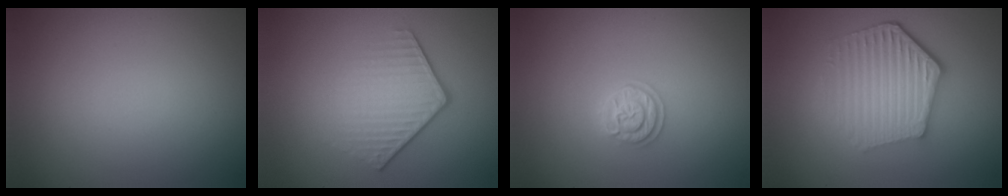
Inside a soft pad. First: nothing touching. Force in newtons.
{"total": 4.1, "press": 2.9, "slide": 3.0}
{"total": 2.1, "press": 2.0, "slide": 0.6}
{"total": 5.7, "press": 4.4, "slide": 3.6}